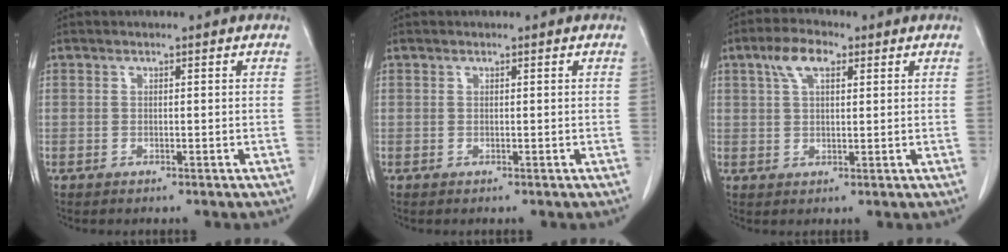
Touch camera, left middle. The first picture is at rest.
{"total": 0.0}
{"total": 5.3, "force": [2.6, 2.2, 4.0], "torque": [-0.085, 0.015, 0.050]}